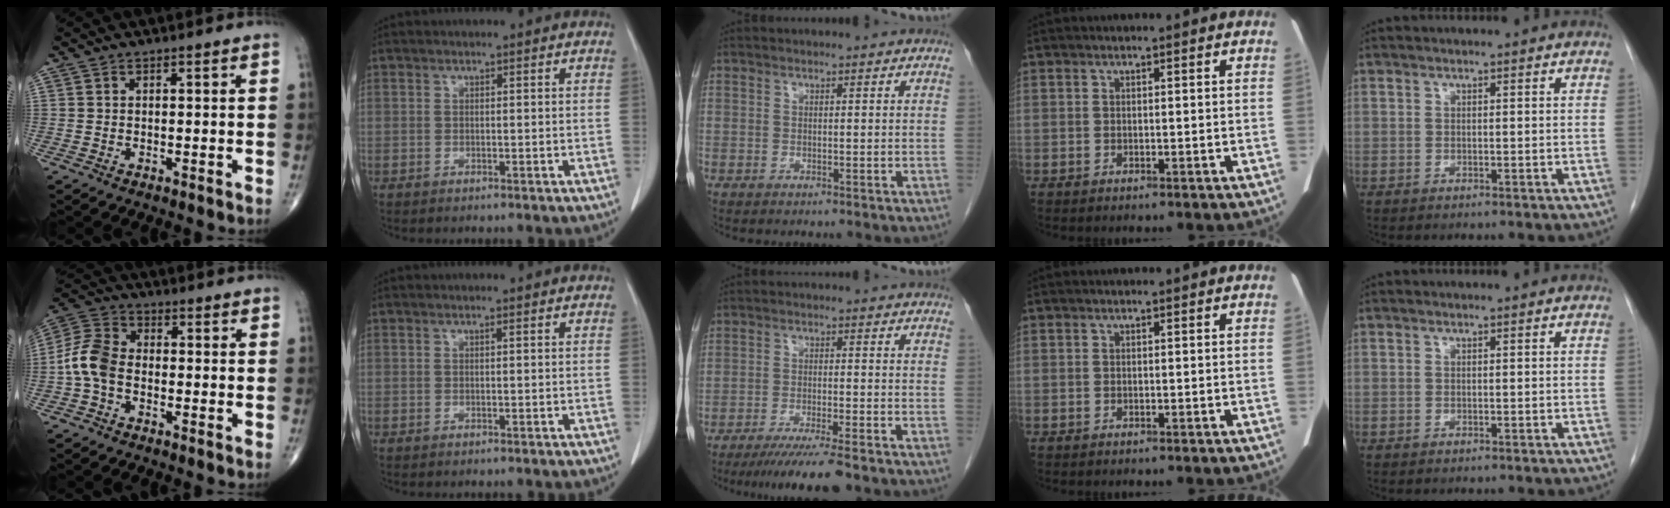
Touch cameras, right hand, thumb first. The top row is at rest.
{"thumb": {"total": 8.0, "force": [-1.7, 5.4, 5.7], "torque": [-0.113, 0.025, -0.049]}, "middle": {"total": 8.3, "force": [-6.6, -0.3, 5.1], "torque": [-0.072, -0.021, -0.106]}}